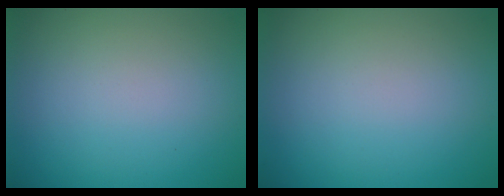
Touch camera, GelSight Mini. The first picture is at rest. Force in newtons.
{"total": 0.0}